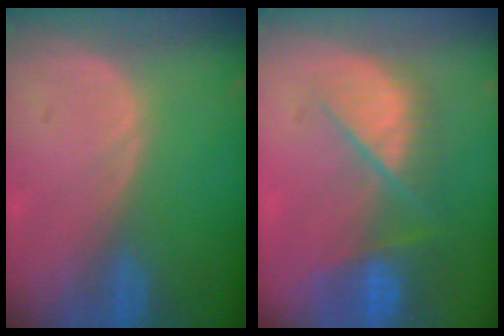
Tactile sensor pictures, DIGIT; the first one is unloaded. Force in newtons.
{"total": 9.6, "press": 8.2, "slide": 5.1}